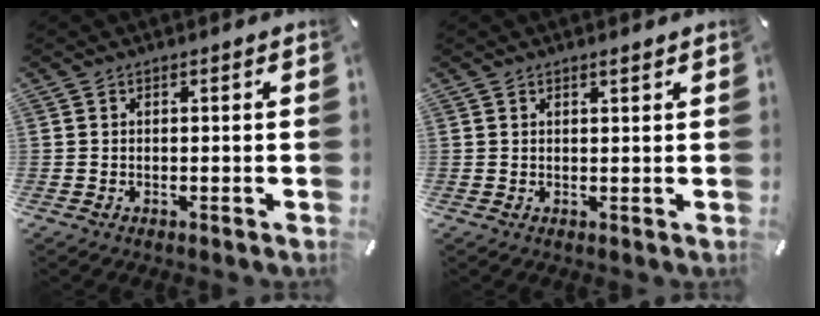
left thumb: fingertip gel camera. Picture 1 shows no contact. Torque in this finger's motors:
{"motor_torque": [0.08, -0.33, 0.02, 0.12, -0.01]}